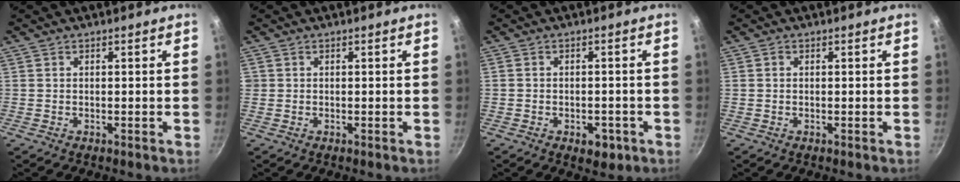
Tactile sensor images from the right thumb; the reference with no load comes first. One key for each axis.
{"total": 0.5, "fx": 0.0, "fy": 0.5, "fz": 0.0, "tx": 0.003, "ty": 0.001, "tz": -0.002}
{"total": 4.5, "fx": -2.1, "fy": 2.8, "fz": 2.8, "tx": -0.023, "ty": 0.016, "tz": -0.019}
{"total": 0.5, "fx": 0.0, "fy": 0.4, "fz": 0.2, "tx": -0.003, "ty": 0.004, "tz": 0.000}